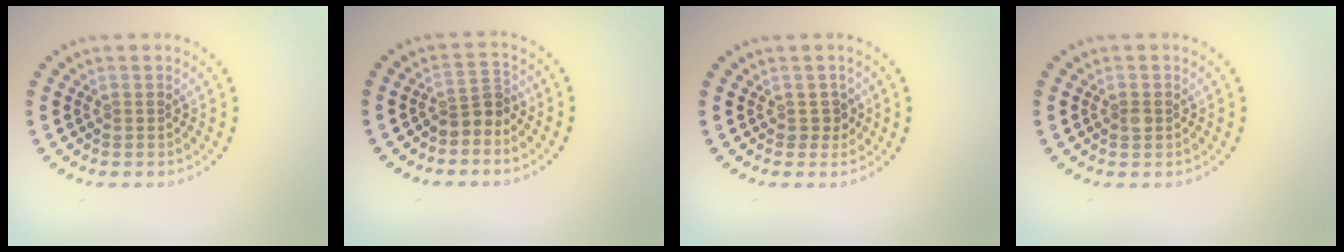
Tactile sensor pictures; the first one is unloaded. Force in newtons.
{"total": 2.3, "press": 1.8, "slide": 1.5}
{"total": 1.3, "press": 1.2, "slide": 0.6}
{"total": 1.0, "press": 1.0, "slide": 0.1}